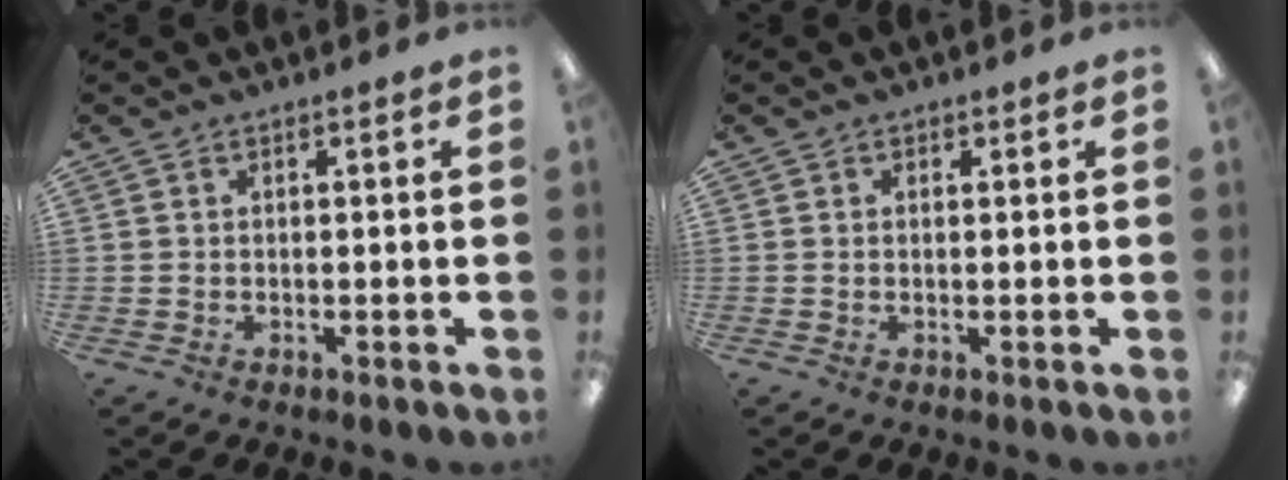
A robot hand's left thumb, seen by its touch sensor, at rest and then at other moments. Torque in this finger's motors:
{"motor_torque": [0.27, -0.30, -0.11, 0.00, -0.08]}